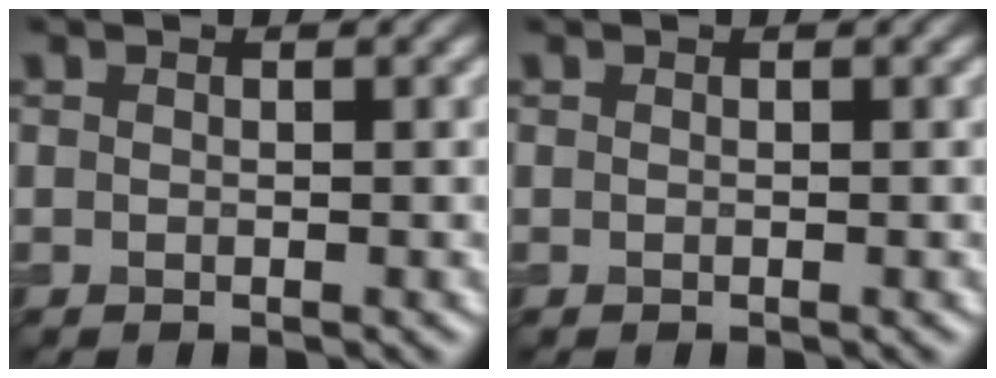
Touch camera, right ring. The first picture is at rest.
{"total": 0.0}